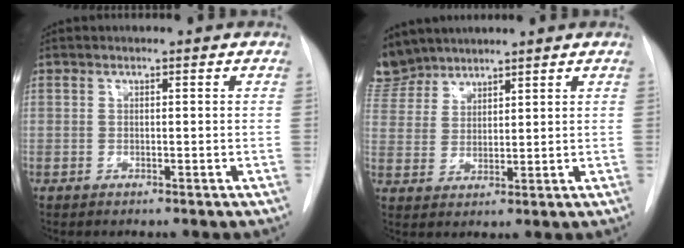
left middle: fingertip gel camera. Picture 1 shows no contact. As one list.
[{"total": 7.5, "force": [7.1, 2.6, 0.4], "torque": [-0.008, 0.003, 0.149]}]